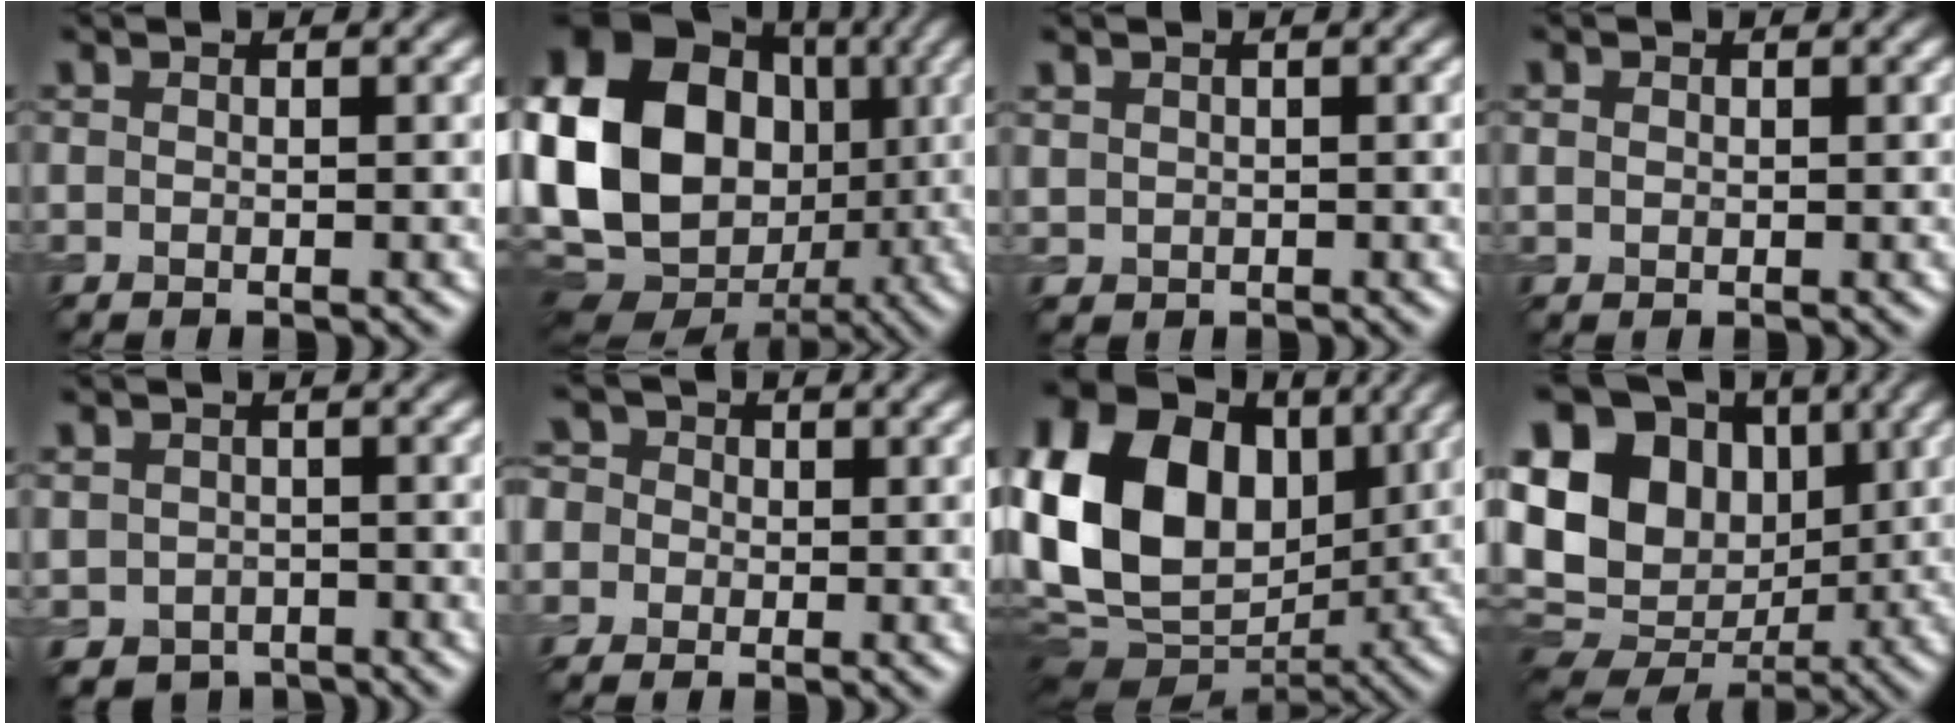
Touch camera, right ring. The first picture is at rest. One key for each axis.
{"total": 22.5, "fx": 0.3, "fy": 18.5, "fz": 12.7, "tx": -0.277, "ty": -0.009, "tz": -0.033}
{"total": 1.2, "fx": 0.3, "fy": 1.1, "fz": 0.2, "tx": -0.005, "ty": -0.004, "tz": 0.008}
{"total": 0.8, "fx": 0.2, "fy": 0.7, "fz": 0.3, "tx": -0.004, "ty": -0.001, "tz": 0.004}
{"total": 3.0, "fx": -1.3, "fy": 2.6, "fz": 0.8, "tx": -0.021, "ty": -0.011, "tz": -0.026}
{"total": 6.6, "fx": 0.5, "fy": 6.1, "fz": 2.6, "tx": -0.052, "ty": 0.037, "tz": -0.034}
{"total": 17.2, "fx": 2.0, "fy": 12.7, "fz": 11.5, "tx": -0.231, "ty": 0.018, "tz": 0.030}
{"total": 16.9, "fx": 2.2, "fy": 13.5, "fz": 9.9, "tx": -0.206, "ty": 0.015, "tz": 0.042}